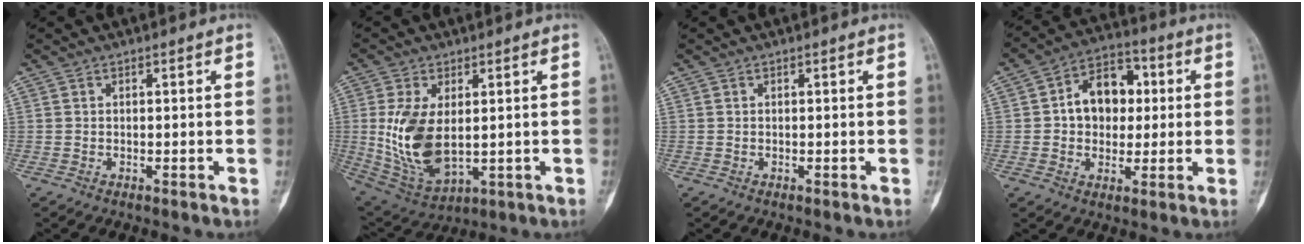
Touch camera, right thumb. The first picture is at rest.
{"total": 13.4, "force": [0.6, 7.4, 11.1], "torque": [-0.216, -0.011, 0.035]}
{"total": 0.0}
{"total": 11.8, "force": [1.4, 8.7, 7.8], "torque": [-0.076, 0.019, 0.016]}